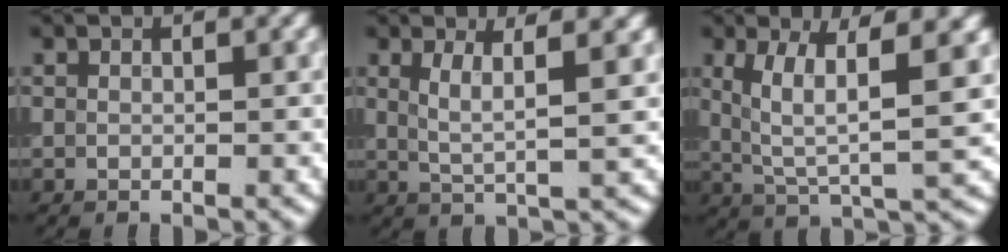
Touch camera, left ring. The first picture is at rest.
{"total": 3.5, "force": [1.3, 0.7, 3.2], "torque": [-0.057, -0.004, 0.025]}
{"total": 6.7, "force": [1.7, 1.6, 6.3], "torque": [-0.117, -0.005, 0.034]}